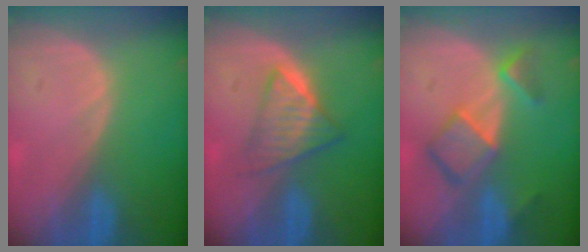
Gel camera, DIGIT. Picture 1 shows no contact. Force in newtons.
{"total": 6.3, "press": 5.4, "slide": 3.2}
{"total": 7.2, "press": 6.2, "slide": 3.7}